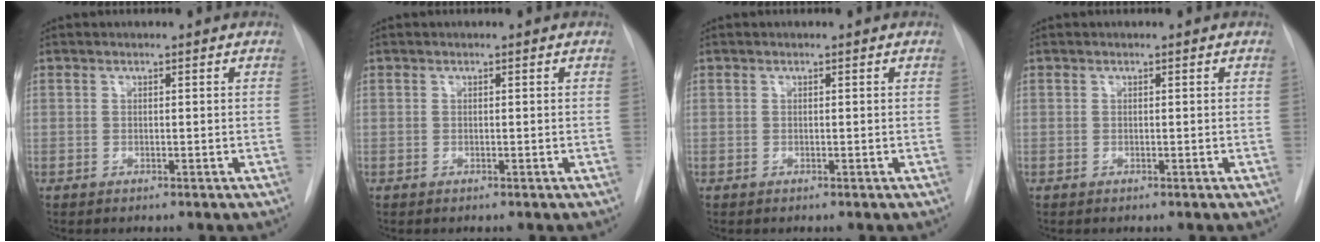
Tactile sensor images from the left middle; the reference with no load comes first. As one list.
[{"total": 0.0}, {"total": 0.0}, {"total": 0.0}]